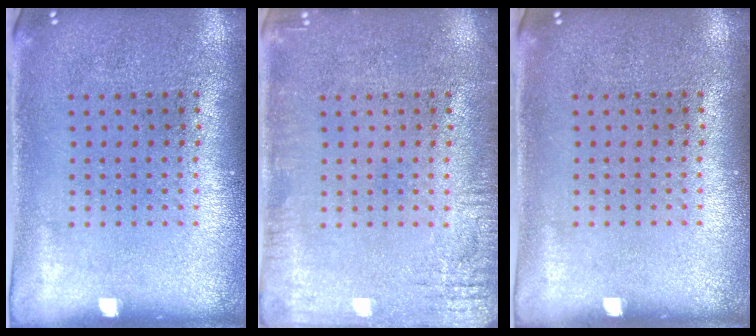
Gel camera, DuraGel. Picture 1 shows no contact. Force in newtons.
{"total": 2.3, "press": 2.3, "slide": 0.3}
{"total": 0.0}